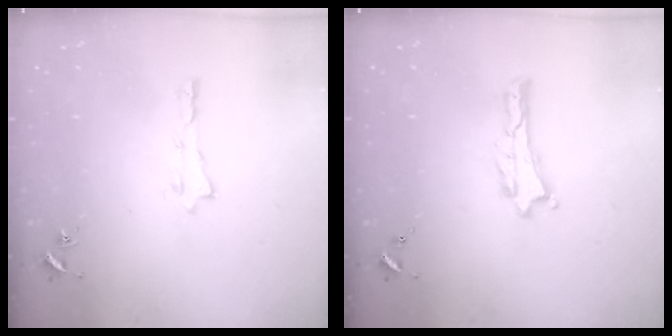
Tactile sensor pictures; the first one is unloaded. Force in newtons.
{"total": 0.0}